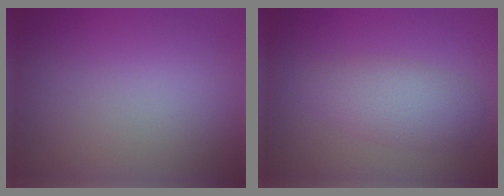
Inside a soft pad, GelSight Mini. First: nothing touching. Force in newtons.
{"total": 2.2, "press": 2.2, "slide": 0.2}